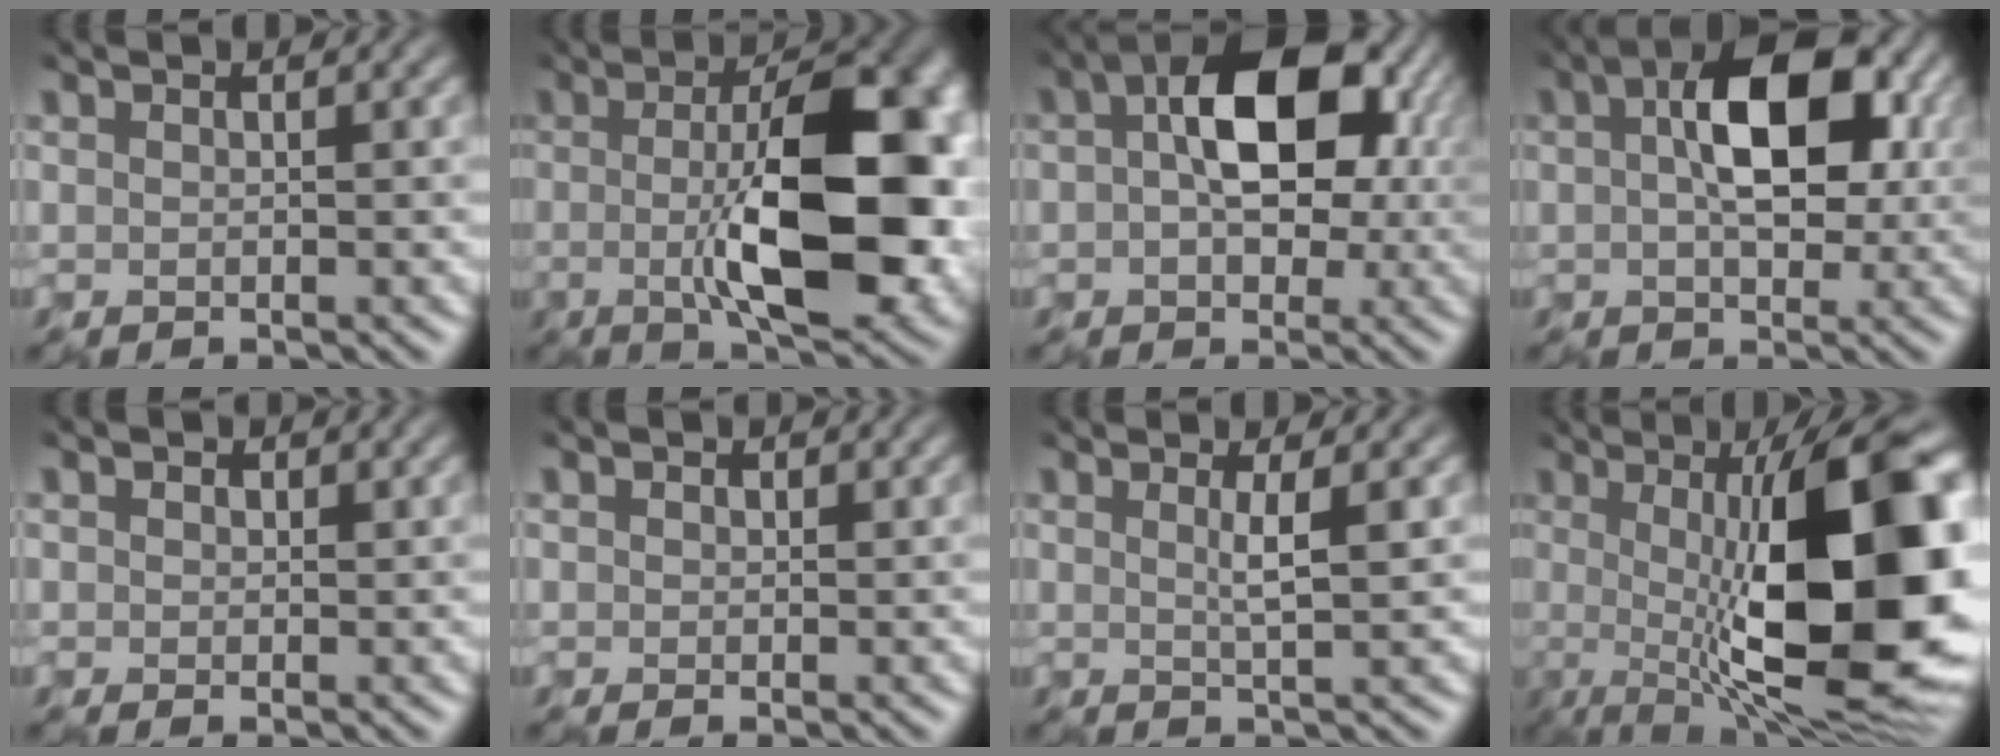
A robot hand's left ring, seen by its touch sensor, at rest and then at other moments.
{"total": 11.9, "force": [-1.0, 3.9, 11.2], "torque": [-0.160, -0.005, -0.020]}
{"total": 11.7, "force": [1.7, 7.3, 9.0], "torque": [-0.133, 0.009, 0.024]}
{"total": 9.8, "force": [1.9, 5.6, 7.9], "torque": [-0.124, 0.013, 0.026]}
{"total": 1.1, "force": [0.2, 0.9, 0.6], "torque": [-0.011, 0.001, -0.004]}
{"total": 0.7, "force": [0.0, 0.6, 0.4], "torque": [-0.007, 0.000, -0.006]}
{"total": 1.5, "force": [0.1, -0.3, 1.5], "torque": [-0.023, -0.007, -0.002]}
{"total": 15.3, "force": [-1.1, 4.4, 14.6], "torque": [-0.176, 0.004, -0.027]}